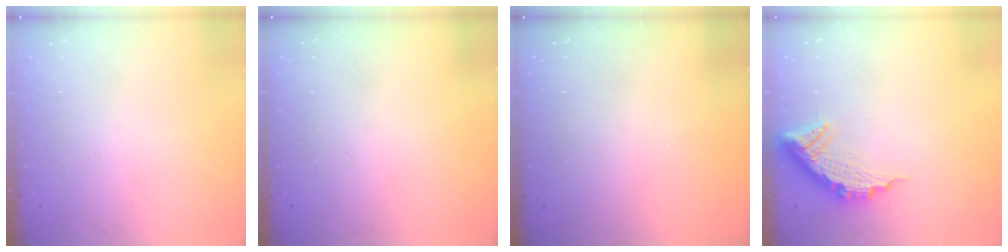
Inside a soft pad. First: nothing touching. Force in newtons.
{"total": 3.0, "press": 3.0, "slide": 0.1}
{"total": 2.9, "press": 2.9, "slide": 0.3}
{"total": 12.7, "press": 12.7, "slide": 0.8}